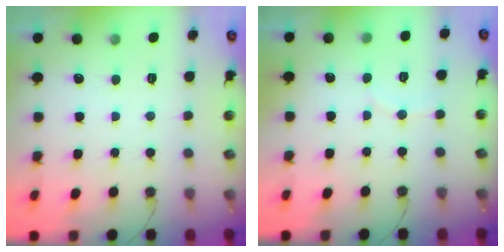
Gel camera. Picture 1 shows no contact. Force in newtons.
{"total": 3.3, "press": 3.3, "slide": 0.4}